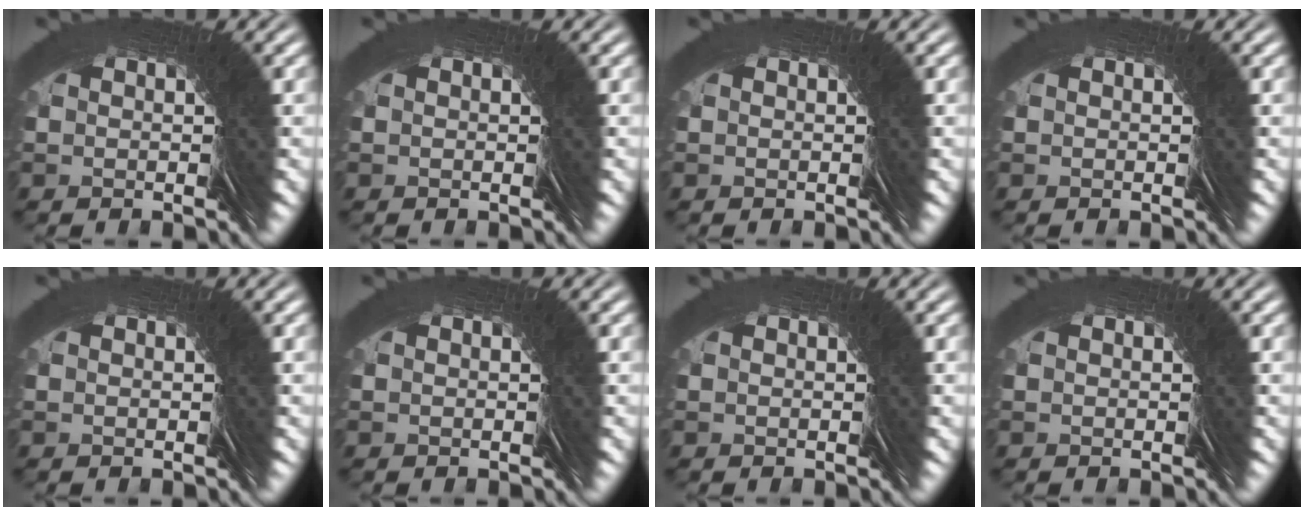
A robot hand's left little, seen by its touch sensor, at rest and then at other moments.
{"total": 0.0}
{"total": 0.0}
{"total": 0.0}
{"total": 0.0}
{"total": 0.0}
{"total": 0.0}
{"total": 0.0}